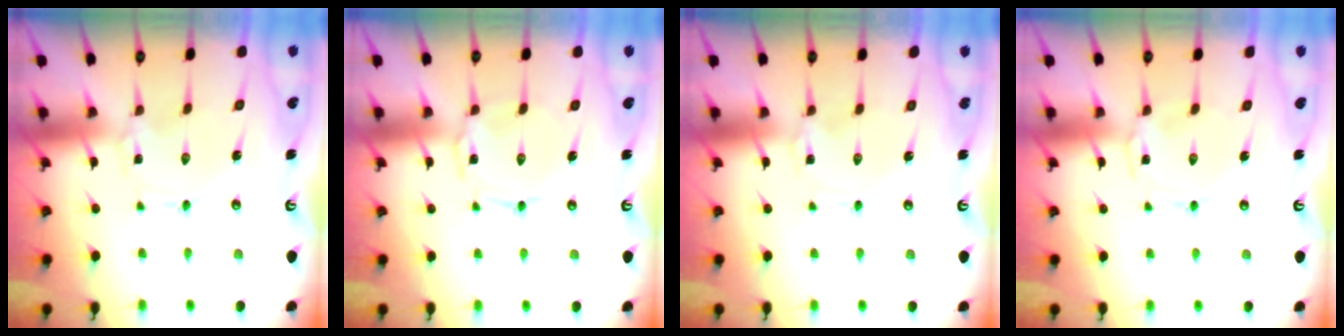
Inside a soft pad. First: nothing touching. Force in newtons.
{"total": 1.7, "press": 1.7, "slide": 0.4}
{"total": 0.0}
{"total": 0.6, "press": 0.4, "slide": 0.4}